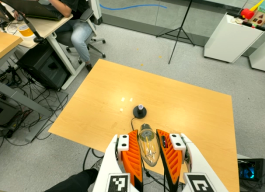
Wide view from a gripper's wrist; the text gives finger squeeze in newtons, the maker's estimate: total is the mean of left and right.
{"total": 18.9, "left": 20.3, "right": 17.6}